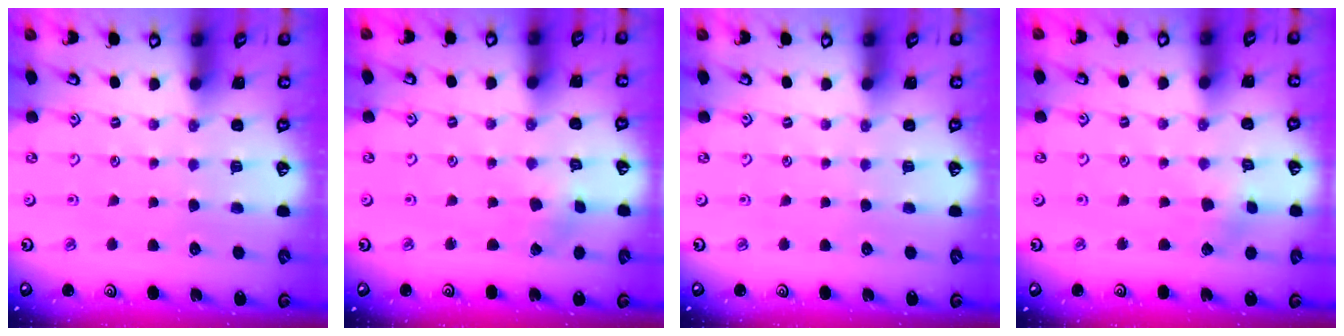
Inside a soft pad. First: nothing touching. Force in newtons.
{"total": 1.1, "press": 1.0, "slide": 0.1}
{"total": 0.0}
{"total": 1.9, "press": 1.9, "slide": 0.2}